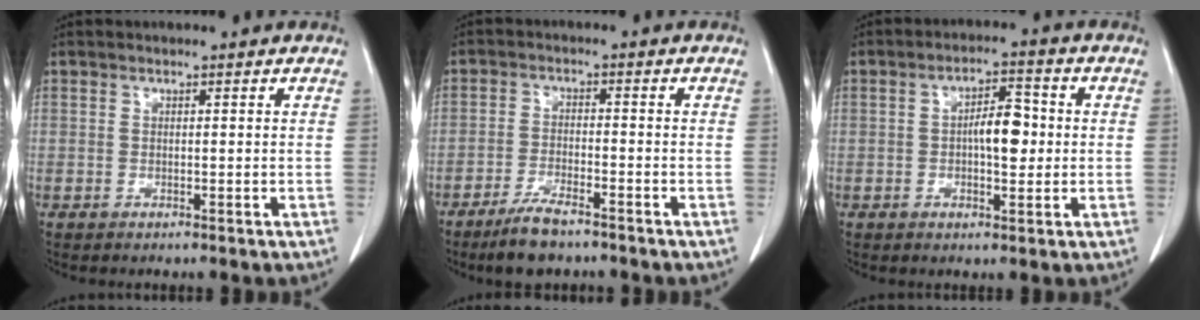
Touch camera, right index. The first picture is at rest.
{"total": 5.9, "force": [-4.6, 1.2, 3.5], "torque": [-0.074, -0.010, -0.082]}
{"total": 5.8, "force": [-0.2, 2.2, 5.4], "torque": [-0.090, 0.014, -0.004]}